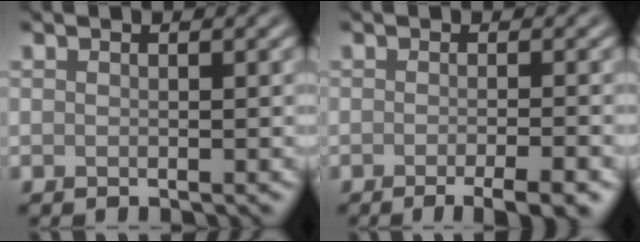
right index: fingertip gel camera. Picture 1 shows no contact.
{"total": 4.3, "force": [-2.3, 1.0, 3.5], "torque": [-0.036, -0.001, -0.030]}